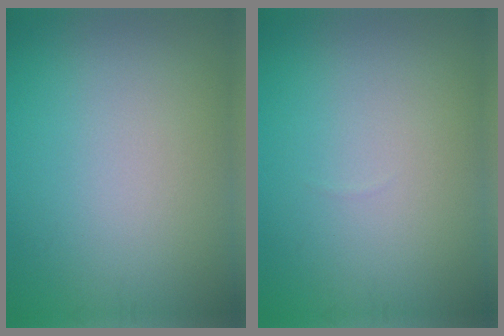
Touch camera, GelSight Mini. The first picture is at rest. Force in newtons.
{"total": 0.0}